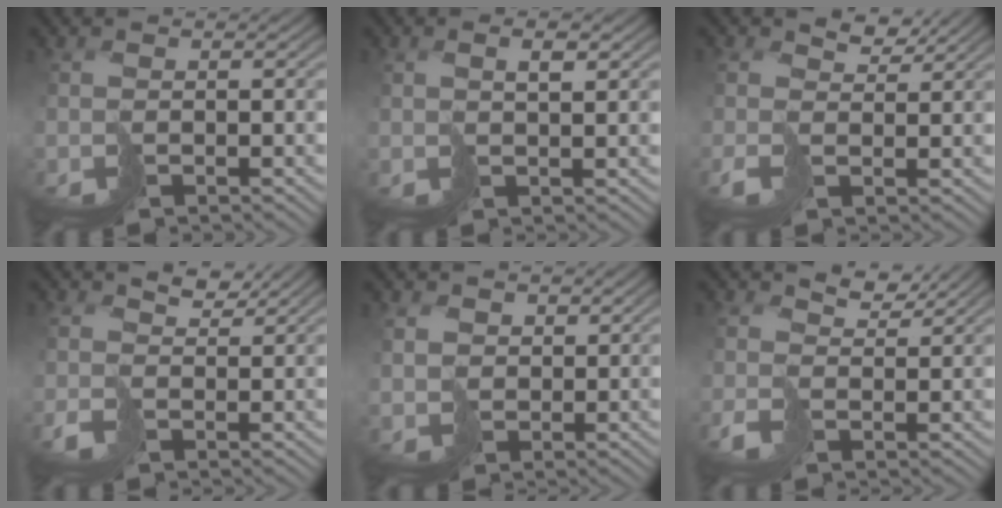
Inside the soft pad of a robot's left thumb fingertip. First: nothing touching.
{"total": 2.3, "force": [1.3, 0.4, 1.8], "torque": [-0.031, 0.006, 0.027]}
{"total": 3.4, "force": [1.1, 2.0, 2.5], "torque": [-0.065, -0.002, 0.016]}
{"total": 3.2, "force": [1.1, 2.0, 2.3], "torque": [-0.060, -0.003, 0.017]}
{"total": 3.2, "force": [2.2, 2.3, 0.2], "torque": [-0.019, 0.000, 0.046]}
{"total": 3.7, "force": [1.6, 2.1, 2.7], "torque": [-0.068, -0.004, 0.026]}